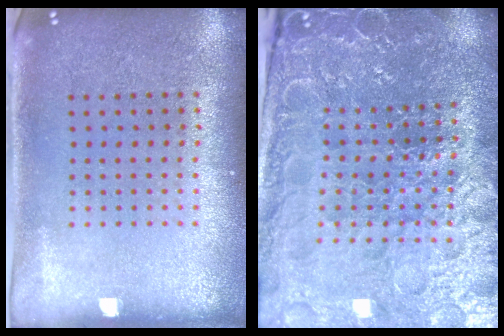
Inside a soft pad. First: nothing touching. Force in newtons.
{"total": 4.7, "press": 4.5, "slide": 1.3}